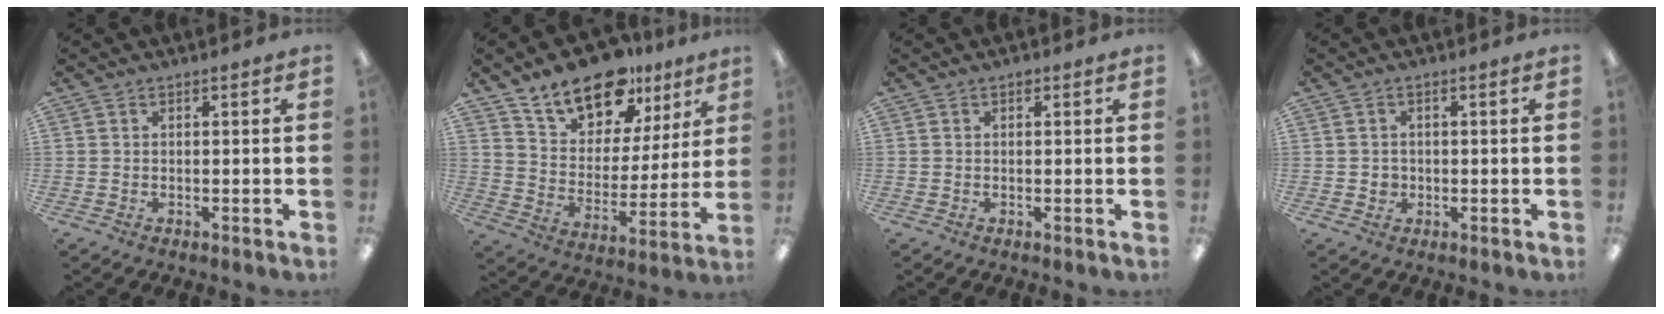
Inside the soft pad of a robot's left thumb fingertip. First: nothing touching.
{"total": 15.8, "force": [12.5, 7.9, 5.5], "torque": [-0.100, -0.082, 0.228]}
{"total": 0.6, "force": [0.4, 0.4, 0.3], "torque": [-0.006, 0.002, 0.007]}
{"total": 1.9, "force": [-0.1, 1.8, 0.5], "torque": [-0.002, 0.001, -0.007]}